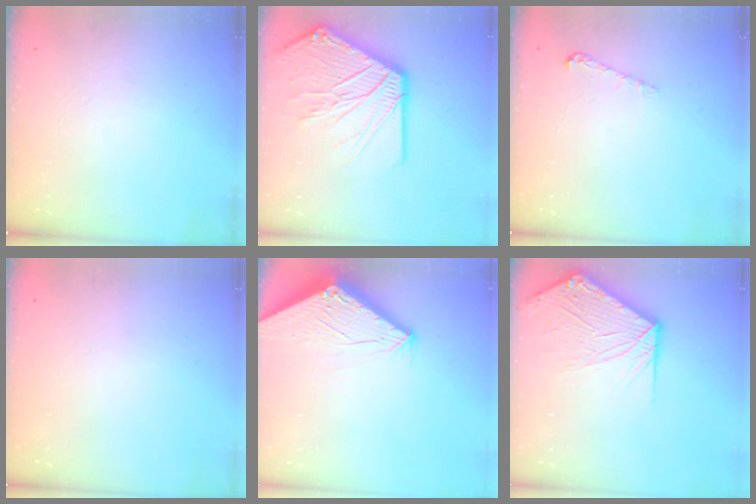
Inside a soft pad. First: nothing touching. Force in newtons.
{"total": 23.5, "press": 23.2, "slide": 3.9}
{"total": 4.2, "press": 4.2, "slide": 0.5}
{"total": 0.0}
{"total": 2.8, "press": 2.8, "slide": 0.1}
{"total": 11.6, "press": 11.4, "slide": 1.7}